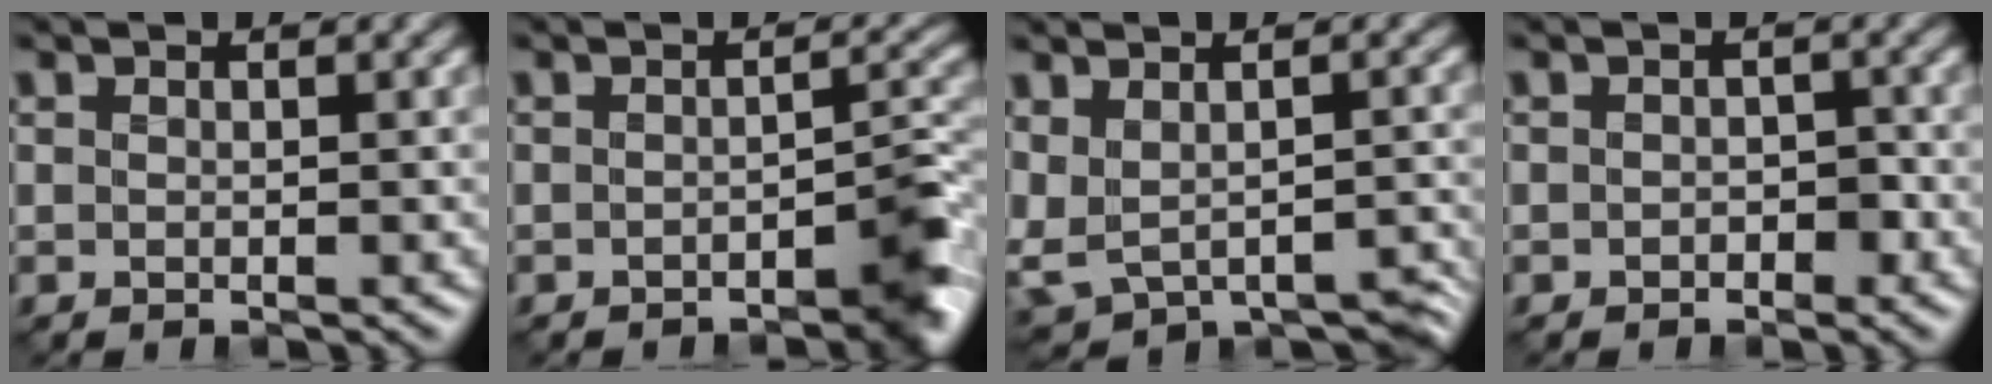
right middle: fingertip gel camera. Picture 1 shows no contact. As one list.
[{"total": 4.5, "force": [-2.6, 1.6, 3.2], "torque": [-0.030, -0.002, -0.043]}, {"total": 7.1, "force": [-1.8, 4.3, 5.4], "torque": [-0.095, -0.022, -0.004]}, {"total": 1.7, "force": [-1.0, 1.0, 0.9], "torque": [-0.010, -0.003, -0.021]}]